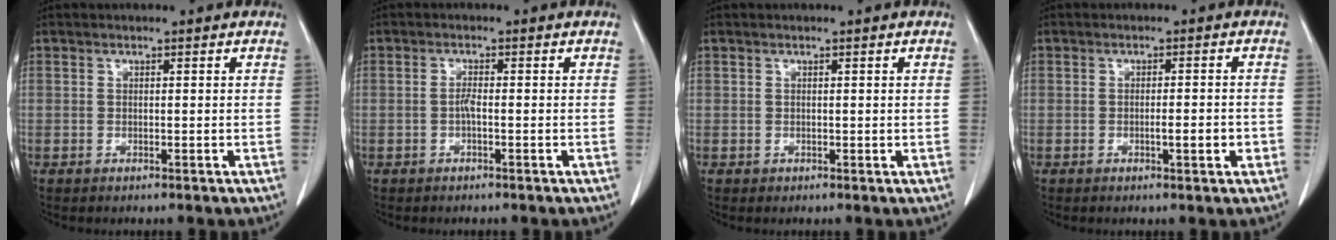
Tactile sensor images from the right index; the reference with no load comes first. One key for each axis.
{"total": 1.3, "fx": -0.4, "fy": 0.1, "fz": 1.2, "tx": -0.024, "ty": 0.002, "tz": -0.009}
{"total": 0.0}
{"total": 2.8, "fx": -0.9, "fy": 0.5, "fz": 2.6, "tx": -0.041, "ty": 0.001, "tz": -0.012}